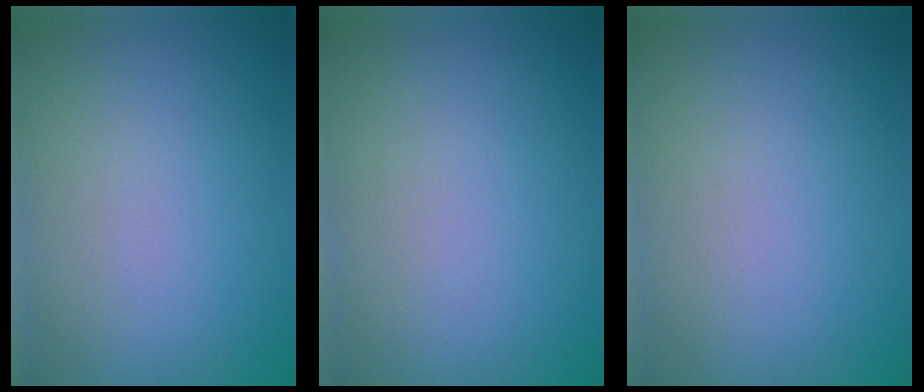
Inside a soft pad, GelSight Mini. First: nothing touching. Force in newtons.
{"total": 0.0}
{"total": 0.0}